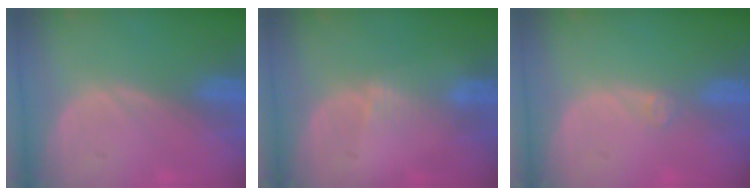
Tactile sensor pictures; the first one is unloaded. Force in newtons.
{"total": 1.6, "press": 1.6, "slide": 0.3}
{"total": 1.3, "press": 1.1, "slide": 0.7}